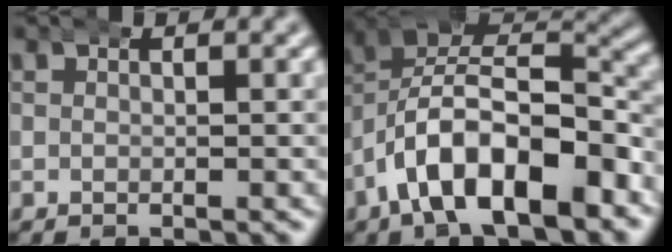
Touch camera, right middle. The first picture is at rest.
{"total": 11.9, "force": [-4.0, 8.0, 7.8], "torque": [-0.150, -0.022, -0.059]}